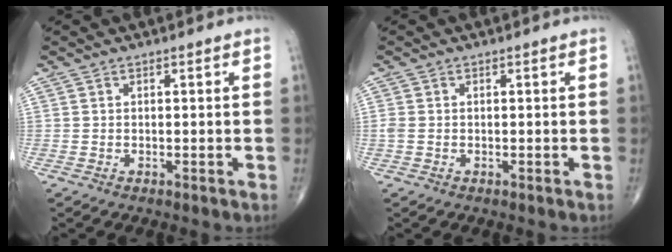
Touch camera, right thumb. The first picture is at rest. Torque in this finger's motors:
{"motor_torque": [0.06, 0.04, 0.21, 0.05, -0.04]}